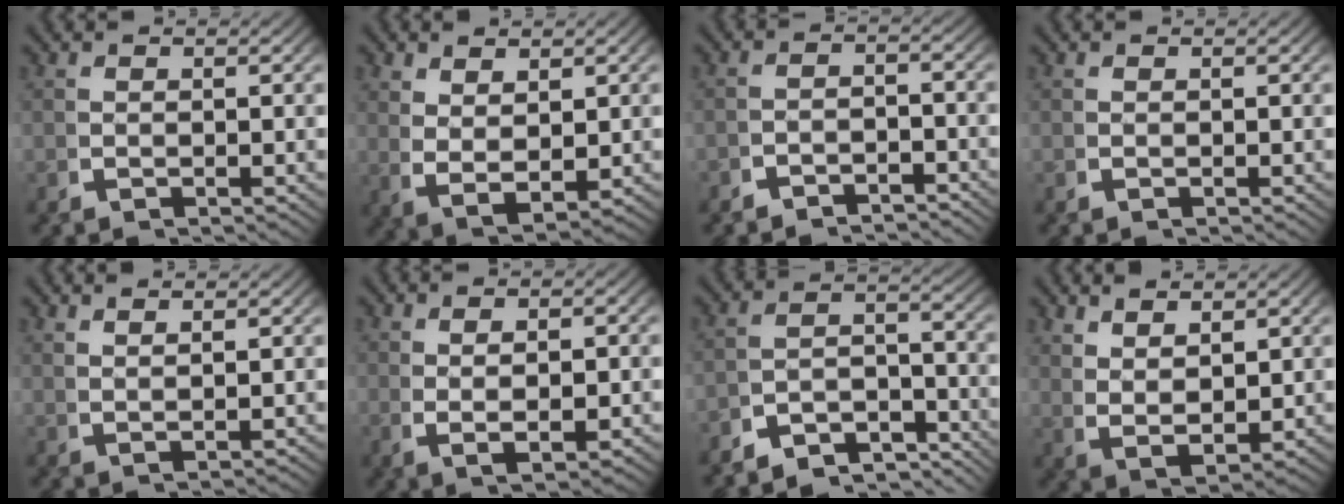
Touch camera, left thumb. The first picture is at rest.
{"total": 4.5, "force": [0.5, 2.7, 3.6], "torque": [-0.087, -0.024, 0.033]}
{"total": 3.1, "force": [-3.0, 0.6, 0.4], "torque": [0.000, -0.009, -0.051]}
{"total": 0.0}
{"total": 1.9, "force": [1.6, -0.3, 0.9], "torque": [-0.017, 0.001, 0.040]}
{"total": 3.9, "force": [0.1, 1.7, 3.5], "torque": [-0.066, -0.008, 0.014]}
{"total": 6.6, "force": [-4.9, 3.2, 3.1], "torque": [-0.047, -0.029, -0.076]}
{"total": 4.5, "force": [1.3, 2.6, 3.4], "torque": [-0.076, -0.019, 0.044]}